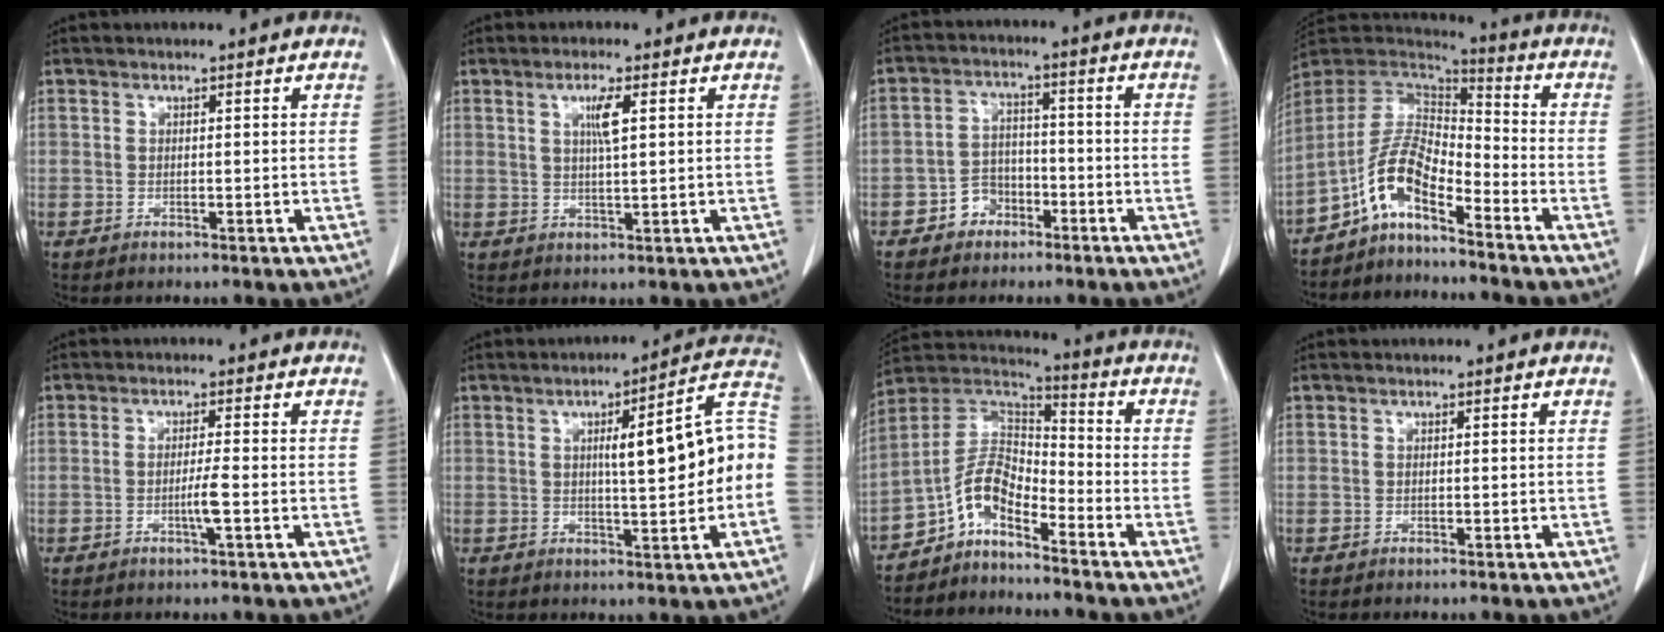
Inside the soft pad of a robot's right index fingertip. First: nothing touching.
{"total": 3.5, "force": [1.2, 0.1, 3.2], "torque": [-0.060, -0.001, 0.021]}
{"total": 4.8, "force": [-2.7, 3.7, 1.5], "torque": [-0.024, 0.018, -0.047]}
{"total": 9.3, "force": [-5.9, 2.8, 6.6], "torque": [-0.143, 0.023, -0.118]}
{"total": 2.5, "force": [-0.7, -0.4, 2.4], "torque": [-0.041, -0.002, -0.012]}
{"total": 13.9, "force": [-0.2, 0.9, 13.9], "torque": [-0.180, 0.028, -0.005]}
{"total": 8.2, "force": [-5.5, 3.2, 5.2], "torque": [-0.106, 0.033, -0.111]}
{"total": 0.0}